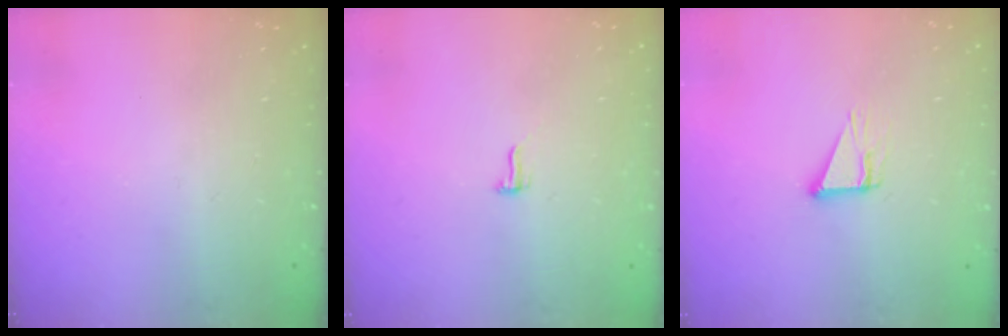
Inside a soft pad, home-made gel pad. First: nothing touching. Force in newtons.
{"total": 5.1, "press": 4.7, "slide": 2.0}
{"total": 3.8, "press": 3.8, "slide": 0.4}